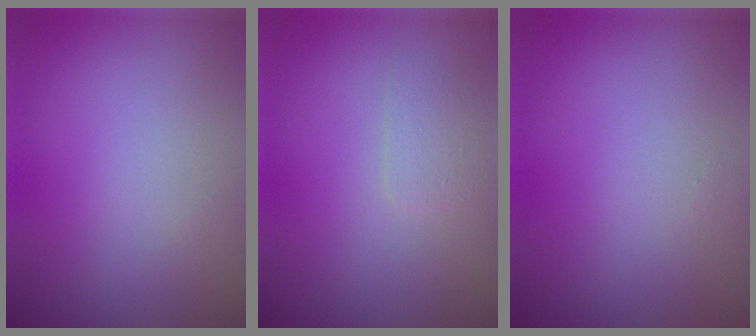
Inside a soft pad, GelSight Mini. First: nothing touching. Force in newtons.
{"total": 1.3, "press": 1.3, "slide": 0.0}
{"total": 0.0}